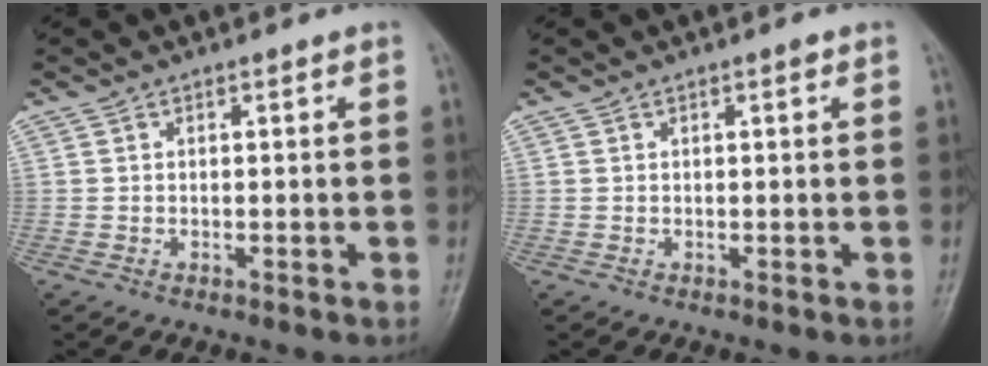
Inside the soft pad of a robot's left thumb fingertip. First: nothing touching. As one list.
[{"total": 0.7, "force": [0.4, 0.1, 0.6], "torque": [-0.009, 0.001, 0.004]}]